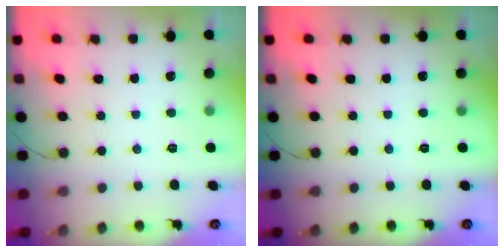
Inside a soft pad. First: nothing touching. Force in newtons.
{"total": 0.0}